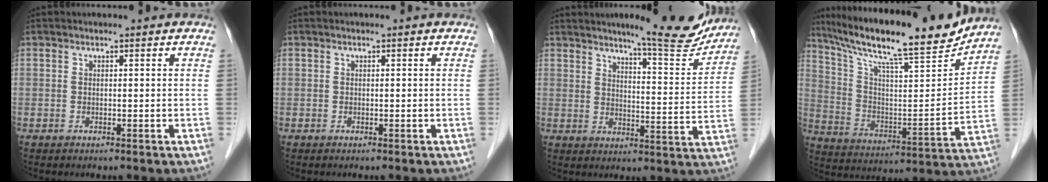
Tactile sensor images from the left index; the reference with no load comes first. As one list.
[{"total": 0.0}, {"total": 12.1, "force": [10.9, 0.8, 5.0], "torque": [-0.060, -0.031, 0.135]}, {"total": 21.9, "force": [18.7, 1.5, 11.3], "torque": [-0.203, -0.016, 0.295]}]